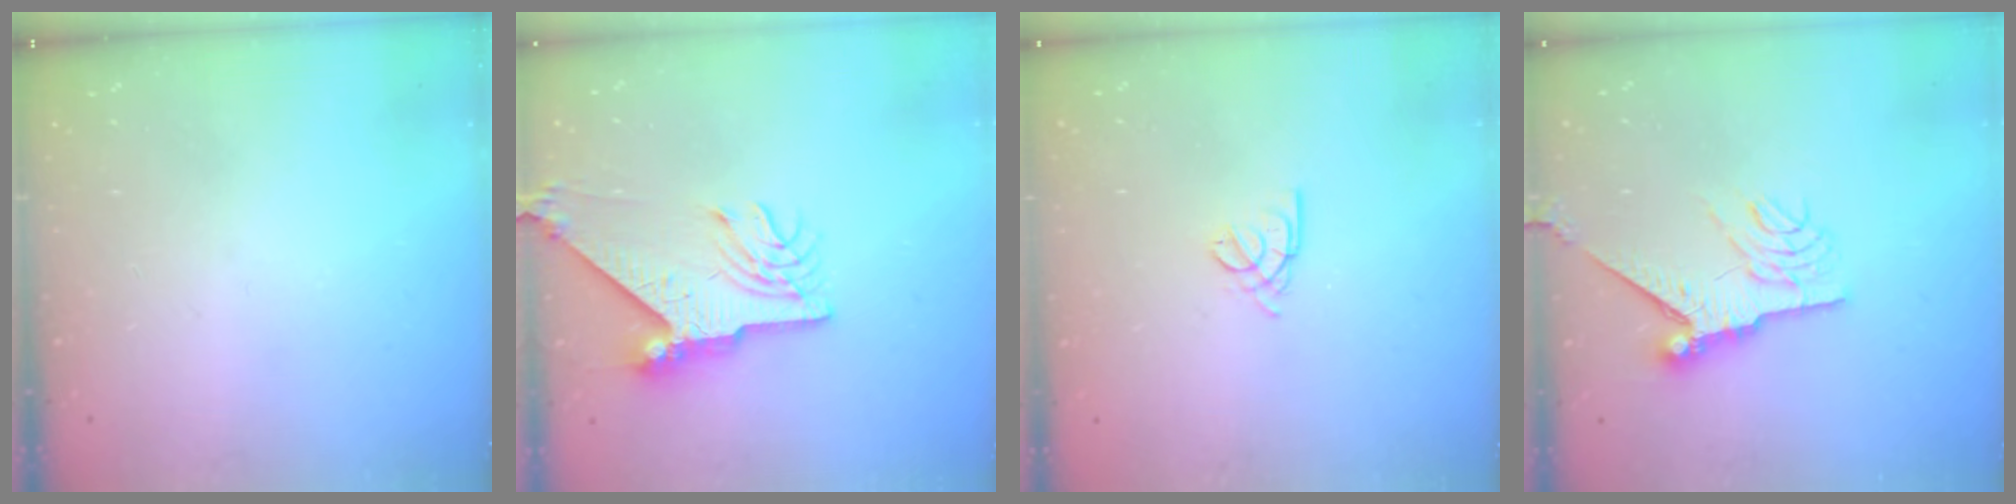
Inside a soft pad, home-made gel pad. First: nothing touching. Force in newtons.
{"total": 10.4, "press": 10.3, "slide": 1.3}
{"total": 2.2, "press": 2.1, "slide": 0.5}
{"total": 9.4, "press": 9.4, "slide": 0.5}